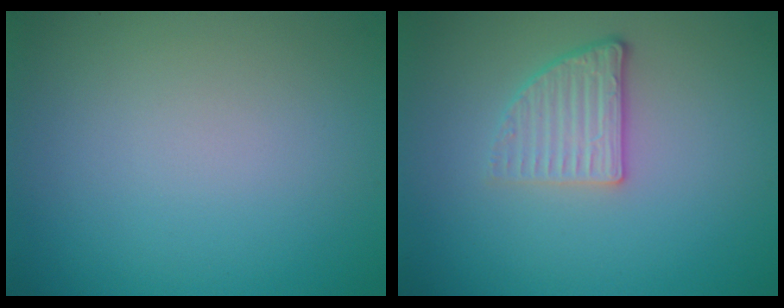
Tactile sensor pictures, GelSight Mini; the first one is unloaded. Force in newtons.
{"total": 2.8, "press": 2.3, "slide": 1.6}